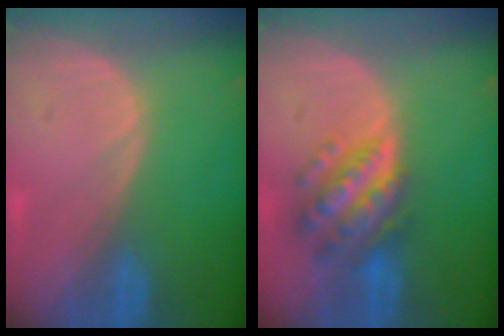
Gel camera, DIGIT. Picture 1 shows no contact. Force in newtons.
{"total": 7.6, "press": 7.6, "slide": 0.6}